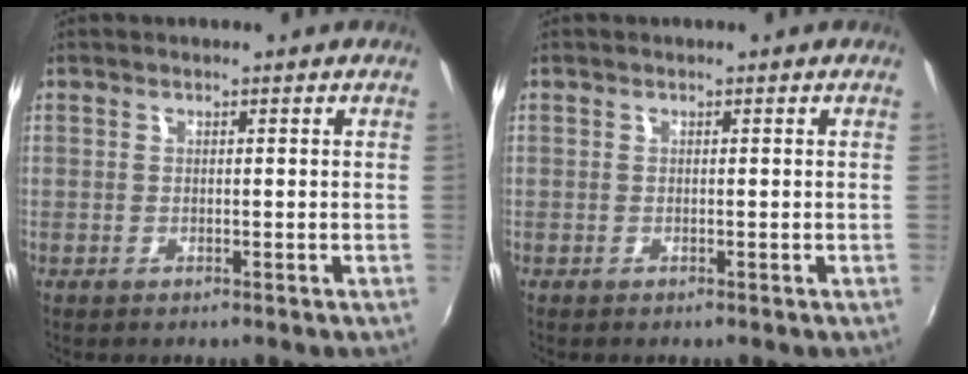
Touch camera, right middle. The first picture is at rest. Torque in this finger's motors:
{"motor_torque": [-0.19, -0.19, -0.02, 0.01]}